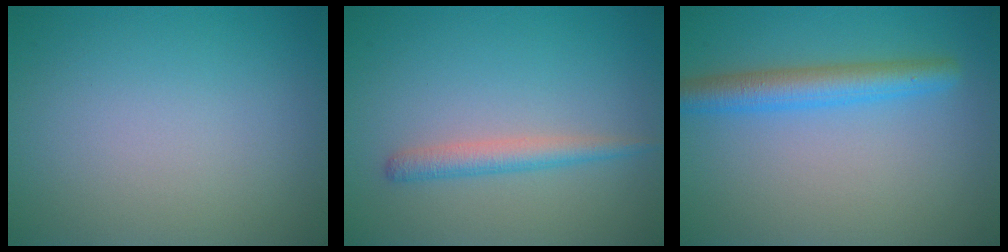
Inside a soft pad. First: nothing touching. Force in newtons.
{"total": 2.1, "press": 2.1, "slide": 0.1}
{"total": 3.8, "press": 3.8, "slide": 0.2}